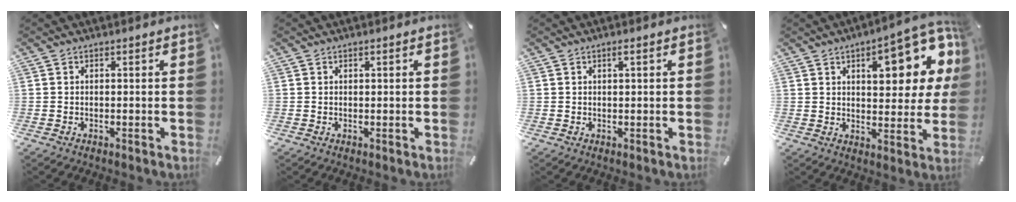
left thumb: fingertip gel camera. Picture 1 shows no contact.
{"total": 0.6, "force": [0.2, 0.2, 0.5], "torque": [-0.009, 0.001, 0.003]}
{"total": 1.4, "force": [0.6, 0.3, 1.3], "torque": [-0.026, 0.001, 0.008]}
{"total": 18.5, "force": [7.3, 7.9, 15.0], "torque": [-0.192, -0.029, 0.109]}